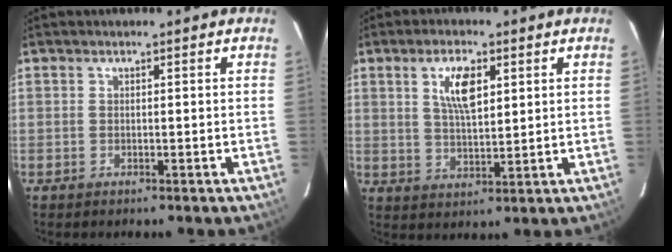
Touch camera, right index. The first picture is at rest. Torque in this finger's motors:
{"motor_torque": [0.60, 0.33, 0.29, 0.11]}